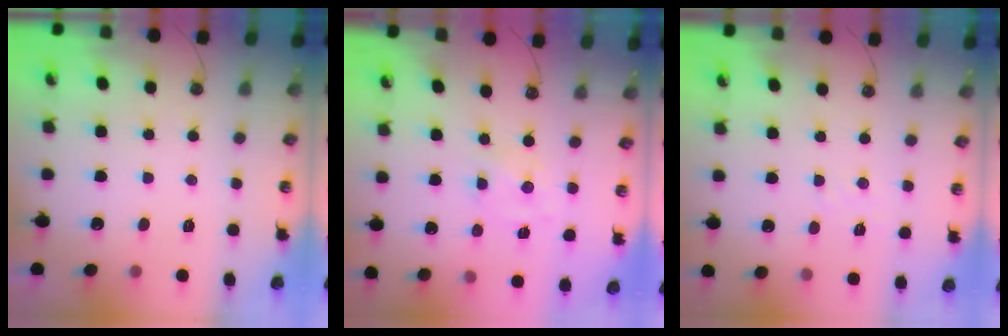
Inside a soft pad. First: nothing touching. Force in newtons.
{"total": 0.8, "press": 0.8, "slide": 0.1}
{"total": 3.0, "press": 3.0, "slide": 0.4}